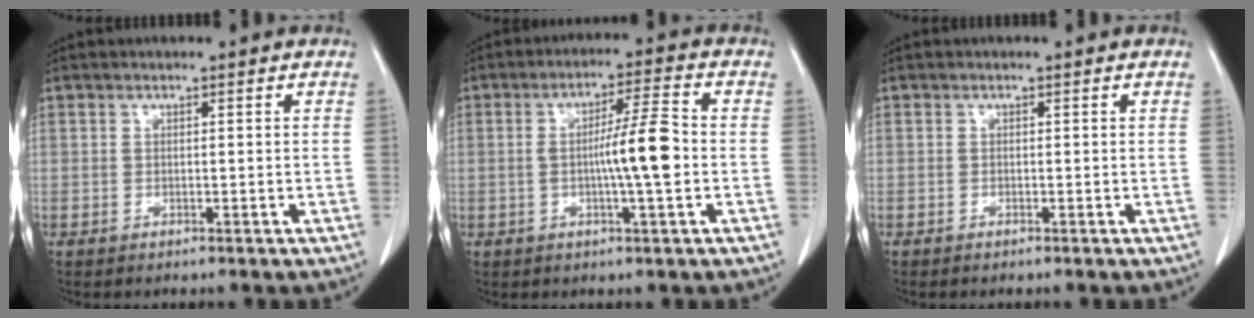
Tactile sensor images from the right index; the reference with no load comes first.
{"total": 7.9, "force": [-0.9, 0.0, 7.9], "torque": [-0.132, 0.006, -0.018]}
{"total": 0.0}